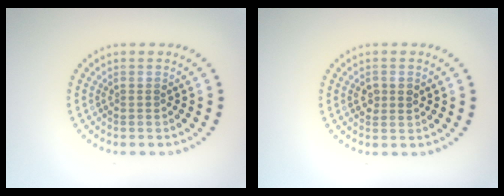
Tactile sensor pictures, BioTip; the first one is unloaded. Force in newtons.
{"total": 1.5, "press": 1.5, "slide": 0.0}